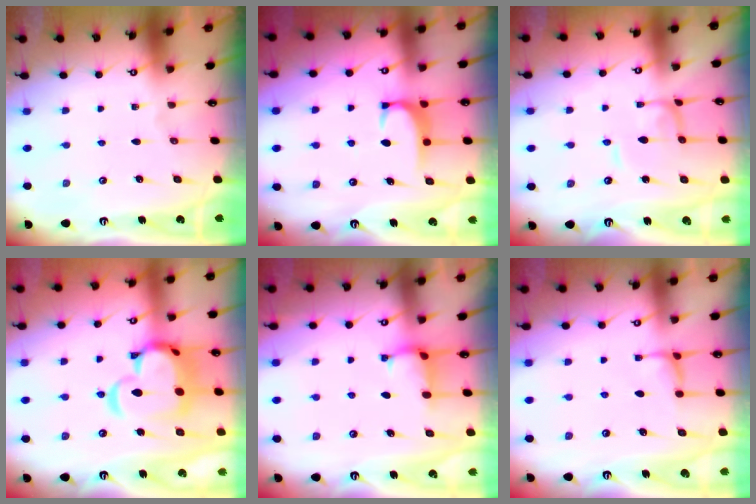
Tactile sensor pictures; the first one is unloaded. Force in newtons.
{"total": 1.9, "press": 1.8, "slide": 0.5}
{"total": 0.9, "press": 0.9, "slide": 0.2}
{"total": 11.0, "press": 10.9, "slide": 1.3}
{"total": 2.5, "press": 2.5, "slide": 0.4}
{"total": 1.6, "press": 1.4, "slide": 0.7}